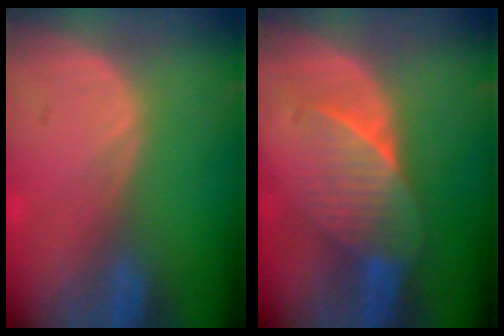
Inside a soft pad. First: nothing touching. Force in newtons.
{"total": 6.8, "press": 6.4, "slide": 2.3}